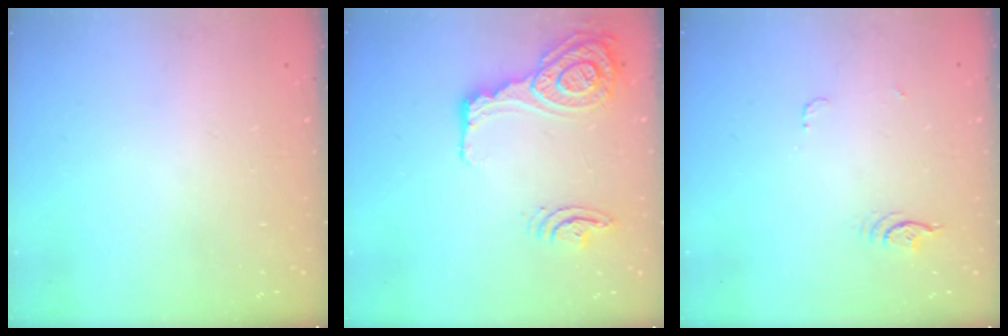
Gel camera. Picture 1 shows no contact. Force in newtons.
{"total": 18.9, "press": 18.6, "slide": 3.2}
{"total": 3.9, "press": 3.6, "slide": 1.7}